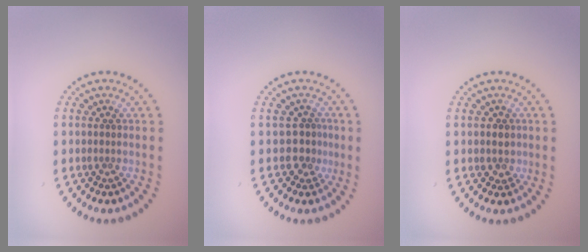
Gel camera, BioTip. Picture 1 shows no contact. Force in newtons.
{"total": 2.0, "press": 1.6, "slide": 1.1}
{"total": 1.2, "press": 0.9, "slide": 0.7}